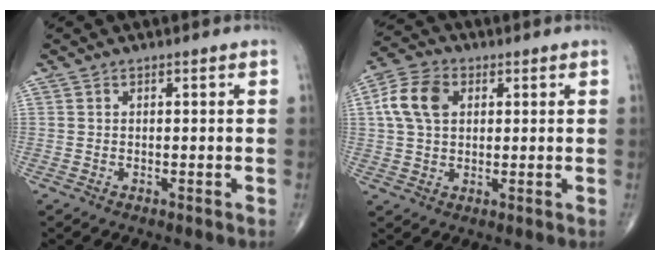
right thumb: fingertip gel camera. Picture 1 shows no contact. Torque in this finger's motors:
{"motor_torque": [-0.41, 0.45, 0.07, -0.03, 0.24]}